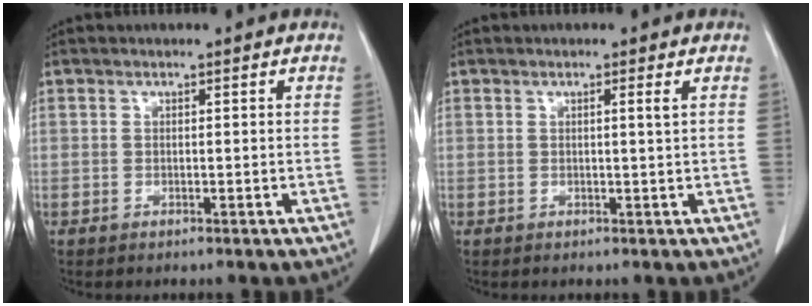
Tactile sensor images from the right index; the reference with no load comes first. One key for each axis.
{"total": 1.1, "fx": 0.4, "fy": -0.4, "fz": 0.9, "tx": -0.015, "ty": -0.002, "tz": 0.006}